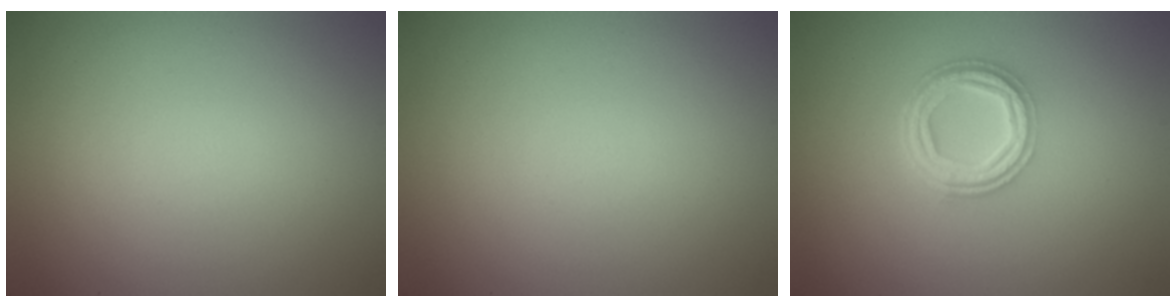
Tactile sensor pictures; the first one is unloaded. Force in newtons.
{"total": 0.0}
{"total": 4.4, "press": 3.3, "slide": 2.8}